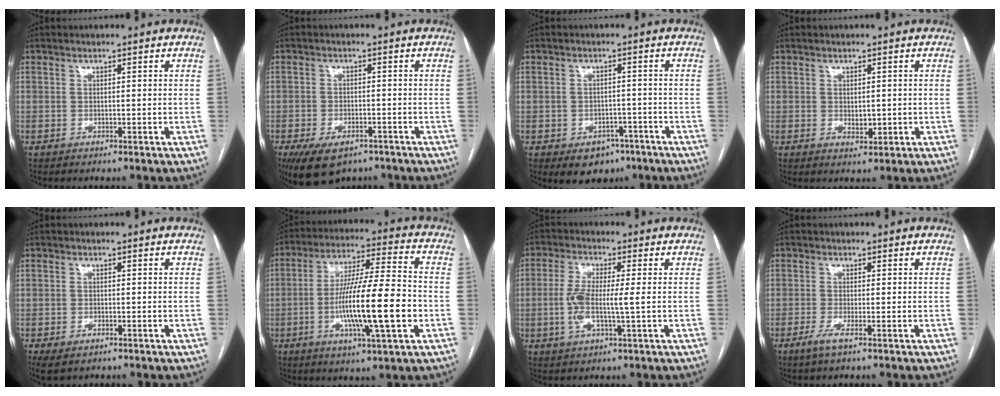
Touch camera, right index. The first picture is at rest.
{"total": 8.3, "force": [-5.6, 4.3, 4.4], "torque": [-0.073, -0.004, -0.085]}
{"total": 5.8, "force": [-3.3, 4.2, 2.3], "torque": [-0.019, 0.009, -0.034]}
{"total": 2.0, "force": [0.0, 1.2, 1.7], "torque": [-0.026, -0.004, 0.007]}
{"total": 3.3, "force": [-2.0, 1.8, 1.9], "torque": [-0.036, -0.008, -0.027]}
{"total": 16.0, "force": [-3.6, 1.1, 15.5], "torque": [-0.276, -0.004, -0.063]}
{"total": 6.6, "force": [-0.5, 0.8, 6.6], "torque": [-0.144, -0.001, -0.012]}
{"total": 2.0, "force": [-1.1, -0.1, 1.7], "torque": [-0.032, -0.005, -0.023]}